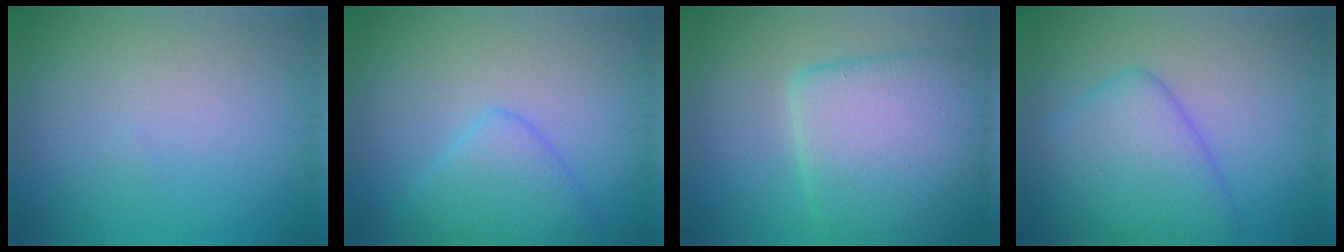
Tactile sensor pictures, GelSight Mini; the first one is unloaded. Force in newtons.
{"total": 3.6, "press": 3.6, "slide": 0.1}
{"total": 10.1, "press": 10.1, "slide": 0.4}
{"total": 6.5, "press": 6.5, "slide": 0.2}